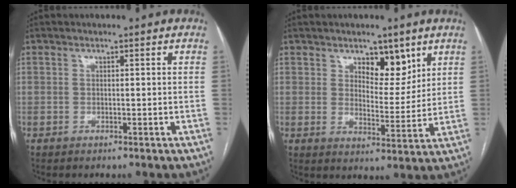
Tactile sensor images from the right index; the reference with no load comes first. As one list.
[{"total": 6.4, "force": [4.0, 3.1, 4.0], "torque": [-0.053, -0.006, 0.064]}]